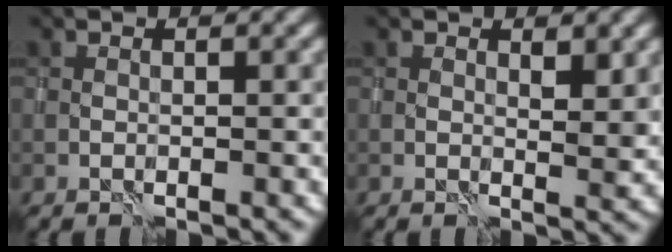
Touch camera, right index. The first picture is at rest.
{"total": 1.8, "force": [1.0, 0.5, 1.4], "torque": [-0.018, -0.008, 0.019]}